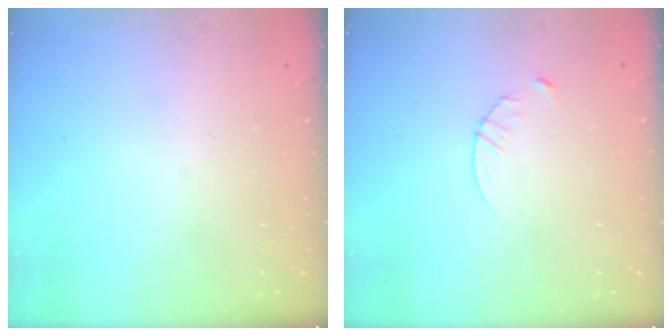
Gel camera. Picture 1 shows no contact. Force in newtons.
{"total": 3.3, "press": 3.2, "slide": 0.4}